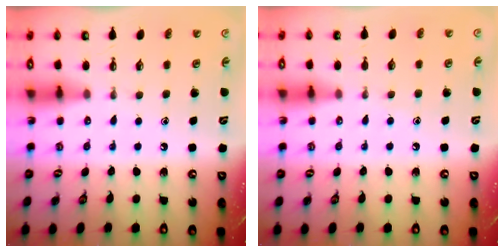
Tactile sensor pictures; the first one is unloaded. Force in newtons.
{"total": 2.9, "press": 2.9, "slide": 0.3}